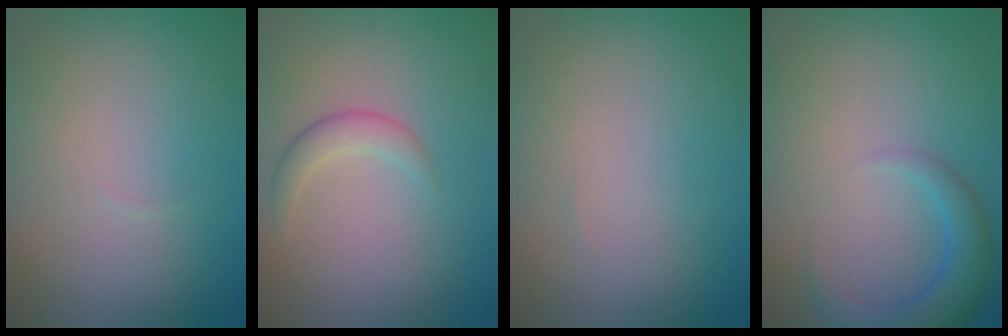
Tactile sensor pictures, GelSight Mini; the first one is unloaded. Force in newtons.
{"total": 2.5, "press": 2.5, "slide": 0.1}
{"total": 0.0}
{"total": 4.1, "press": 4.1, "slide": 0.2}